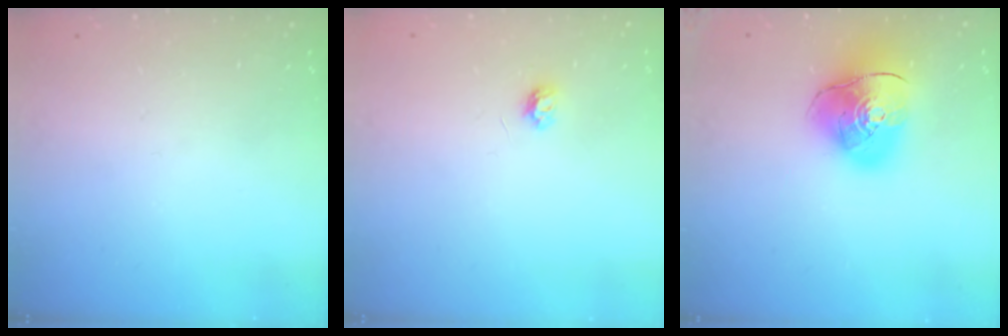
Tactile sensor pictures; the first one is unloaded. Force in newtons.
{"total": 3.5, "press": 3.5, "slide": 0.5}
{"total": 14.3, "press": 14.2, "slide": 1.9}